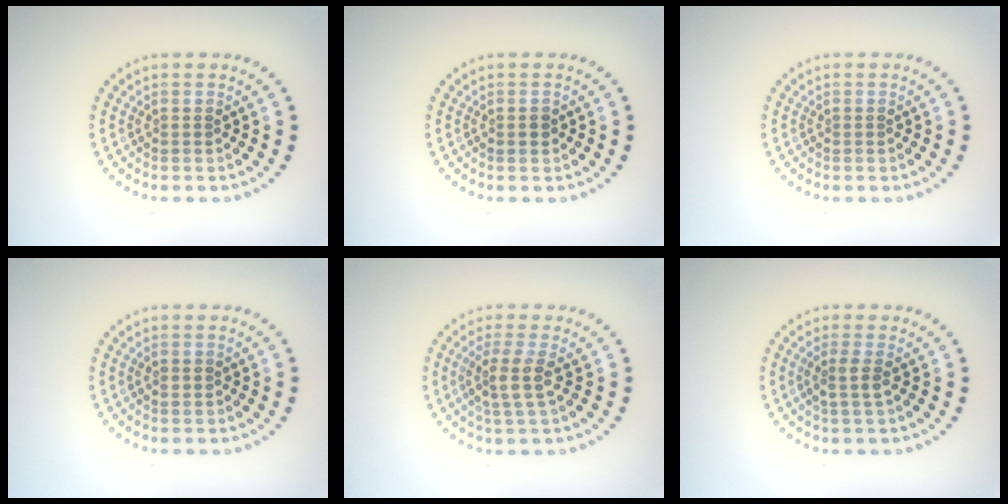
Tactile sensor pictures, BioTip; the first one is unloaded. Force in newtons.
{"total": 1.0, "press": 1.0, "slide": 0.1}
{"total": 0.0}
{"total": 0.8, "press": 0.8, "slide": 0.2}
{"total": 2.8, "press": 2.3, "slide": 1.7}
{"total": 1.7, "press": 1.3, "slide": 1.0}